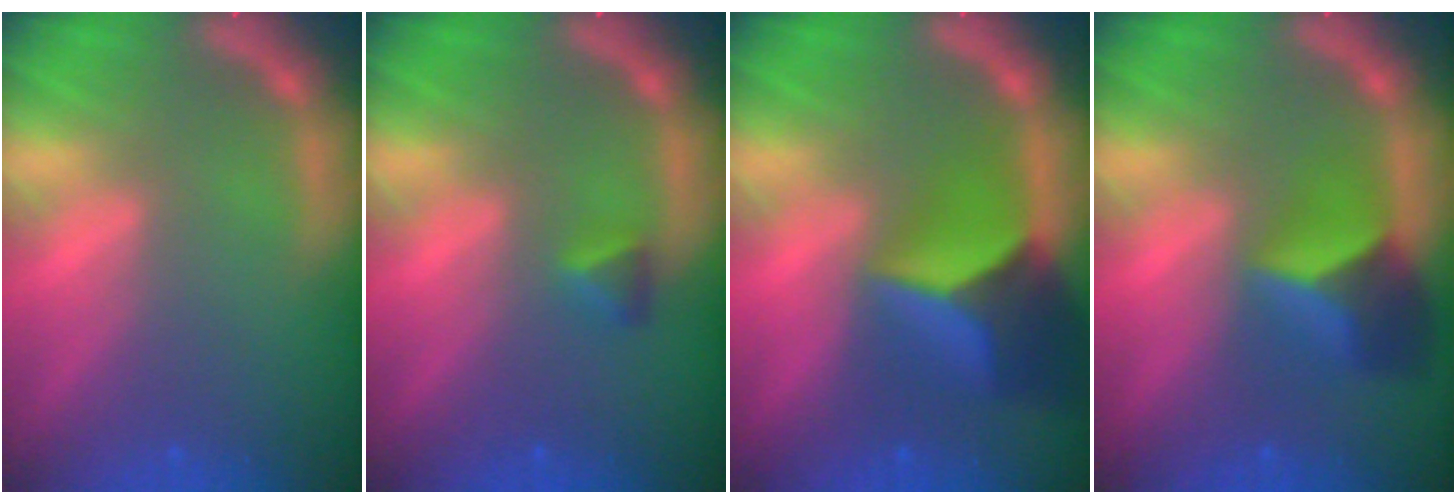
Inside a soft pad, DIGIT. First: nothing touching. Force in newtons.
{"total": 1.4}
{"total": 8.4}
{"total": 5.4}